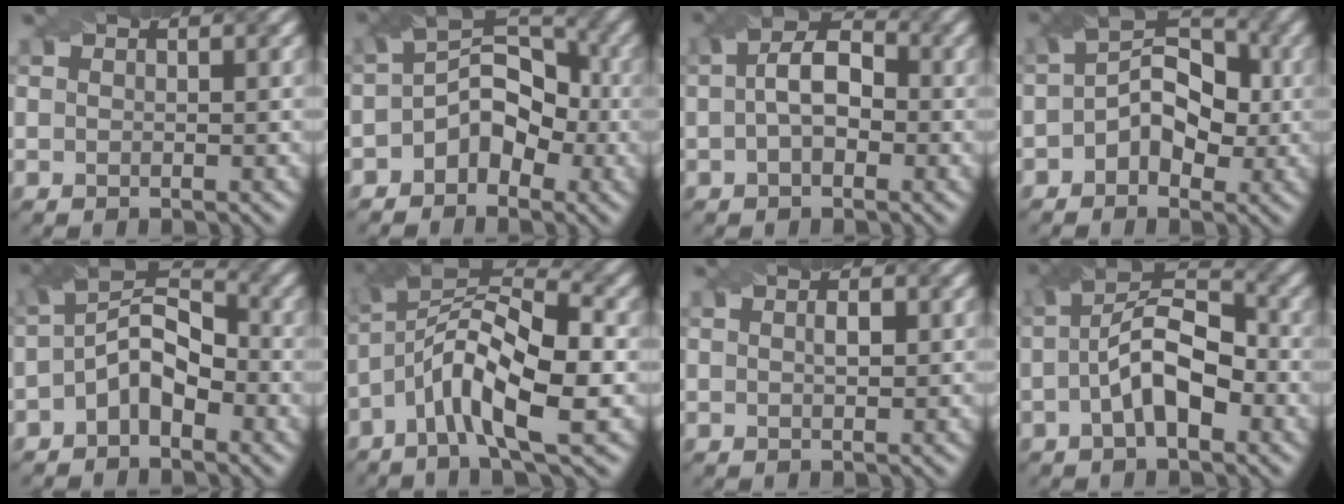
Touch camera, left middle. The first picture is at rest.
{"total": 5.1, "force": [-1.6, 3.6, 3.2], "torque": [-0.036, 0.010, -0.035]}
{"total": 4.5, "force": [0.0, 2.6, 3.7], "torque": [-0.060, 0.009, -0.006]}
{"total": 5.6, "force": [-0.5, 3.7, 4.1], "torque": [-0.054, 0.013, -0.016]}
{"total": 5.4, "force": [-1.5, 3.1, 4.1], "torque": [-0.071, 0.014, -0.036]}
{"total": 9.7, "force": [-3.1, 2.8, 8.7], "torque": [-0.155, 0.020, -0.067]}
{"total": 1.0, "force": [0.1, 0.3, 1.0], "torque": [-0.014, -0.001, 0.006]}
{"total": 6.9, "force": [-1.3, 3.1, 6.0], "torque": [-0.105, 0.014, -0.028]}